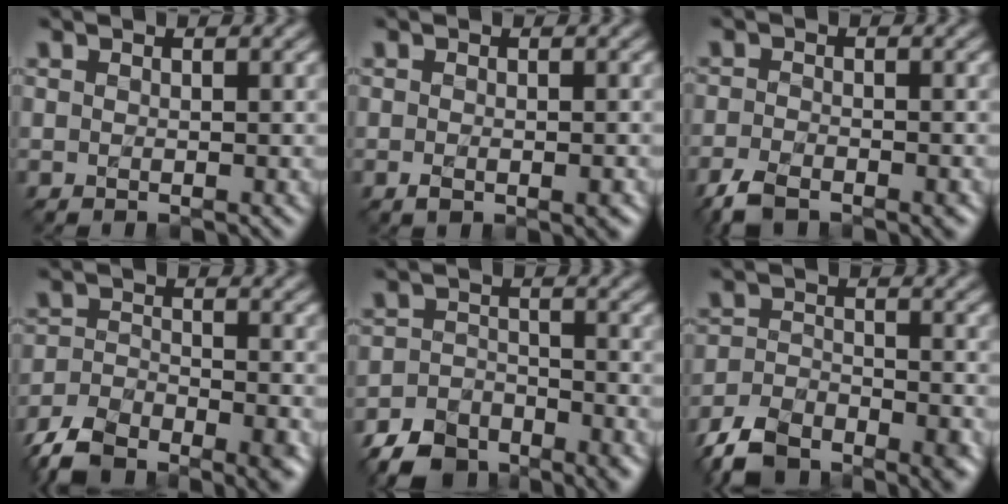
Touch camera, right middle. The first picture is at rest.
{"total": 2.2, "force": [-1.0, 1.0, 1.7], "torque": [-0.027, -0.004, -0.013]}
{"total": 4.5, "force": [-3.3, 1.7, 2.5], "torque": [-0.042, -0.008, -0.065]}
{"total": 8.1, "force": [-6.5, 3.0, 3.9], "torque": [-0.065, -0.021, -0.113]}
{"total": 6.4, "force": [-5.3, 2.9, 2.0], "torque": [-0.031, -0.016, -0.087]}
{"total": 7.8, "force": [-6.2, 3.1, 3.4], "torque": [-0.055, -0.020, -0.108]}